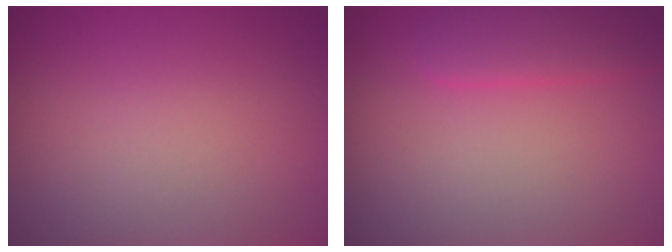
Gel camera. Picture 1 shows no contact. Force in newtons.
{"total": 2.5, "press": 2.5, "slide": 0.1}